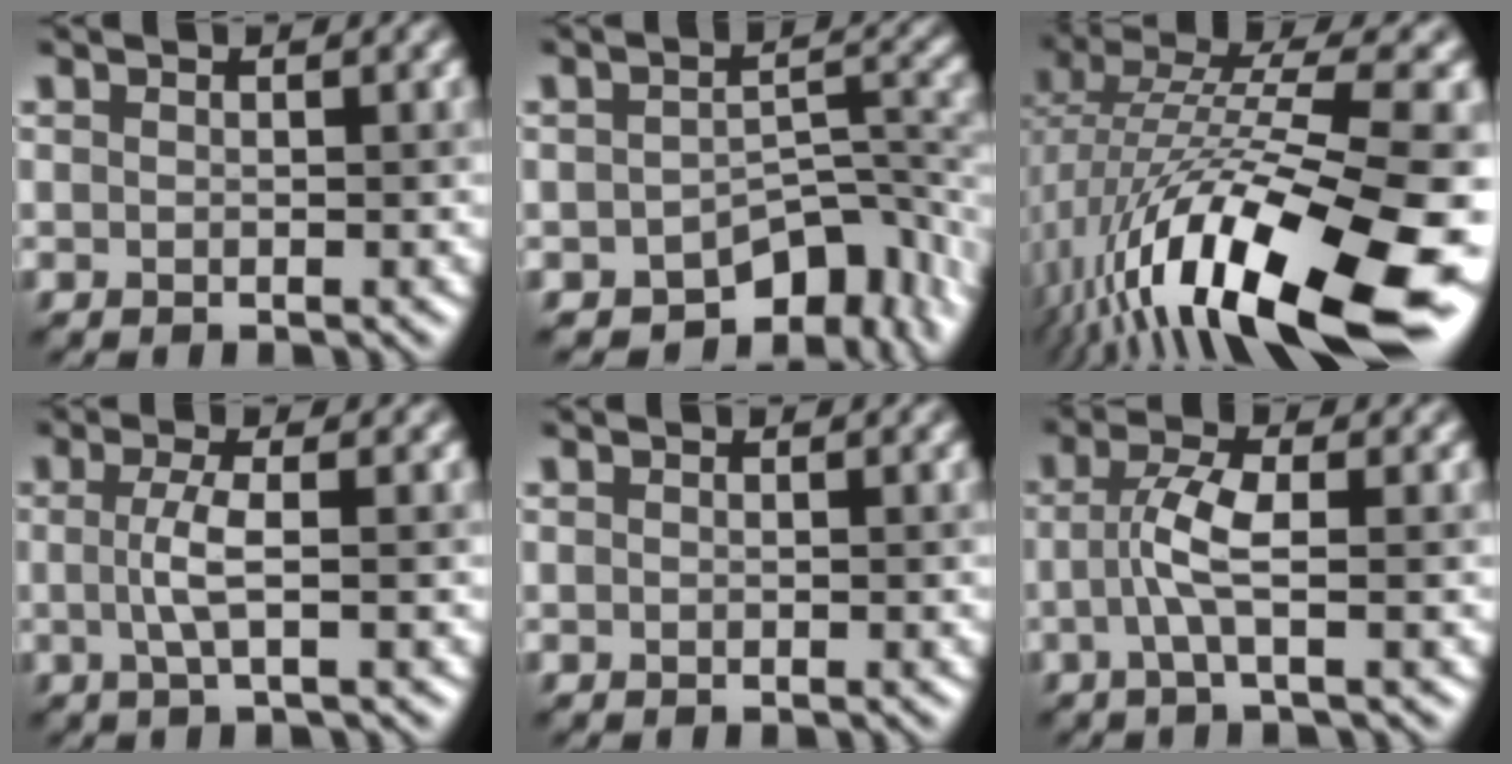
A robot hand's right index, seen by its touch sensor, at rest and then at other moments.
{"total": 8.7, "force": [-5.6, 4.2, 5.1], "torque": [-0.043, -0.002, -0.080]}
{"total": 17.0, "force": [-5.6, 5.3, 15.2], "torque": [-0.270, 0.016, -0.091]}
{"total": 2.6, "force": [0.0, 0.6, 2.6], "torque": [-0.048, 0.007, -0.001]}
{"total": 0.0}
{"total": 3.1, "force": [-0.4, 0.4, 3.0], "torque": [-0.063, 0.015, -0.010]}